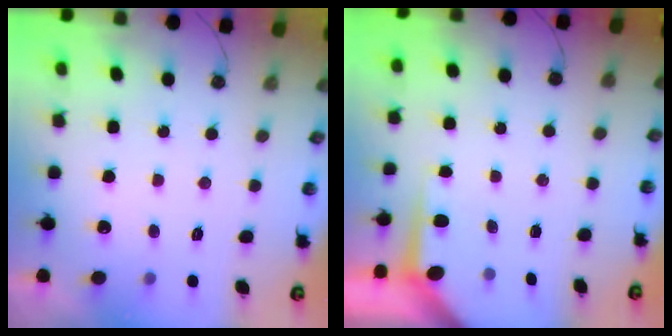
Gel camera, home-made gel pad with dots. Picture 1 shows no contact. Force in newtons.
{"total": 3.6, "press": 3.6, "slide": 0.3}